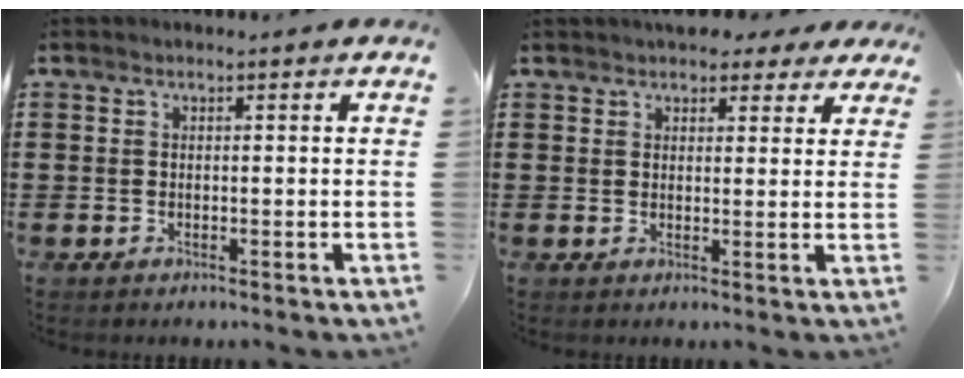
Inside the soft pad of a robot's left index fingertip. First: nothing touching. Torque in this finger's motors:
{"motor_torque": [2.14, 0.00, 0.17, 0.04]}